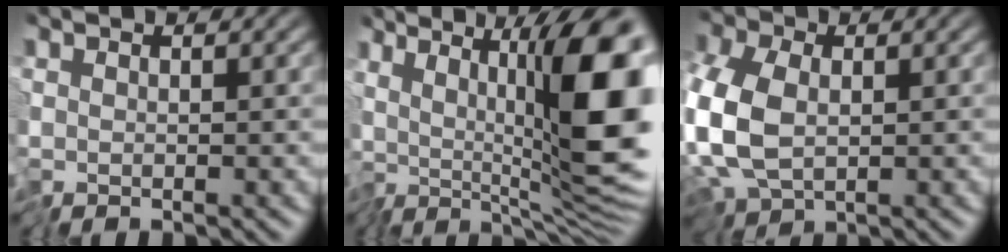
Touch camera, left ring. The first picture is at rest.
{"total": 14.3, "force": [2.3, 5.8, 12.9], "torque": [-0.196, 0.004, 0.028]}
{"total": 8.6, "force": [-1.8, 5.5, 6.3], "torque": [-0.169, -0.006, -0.043]}